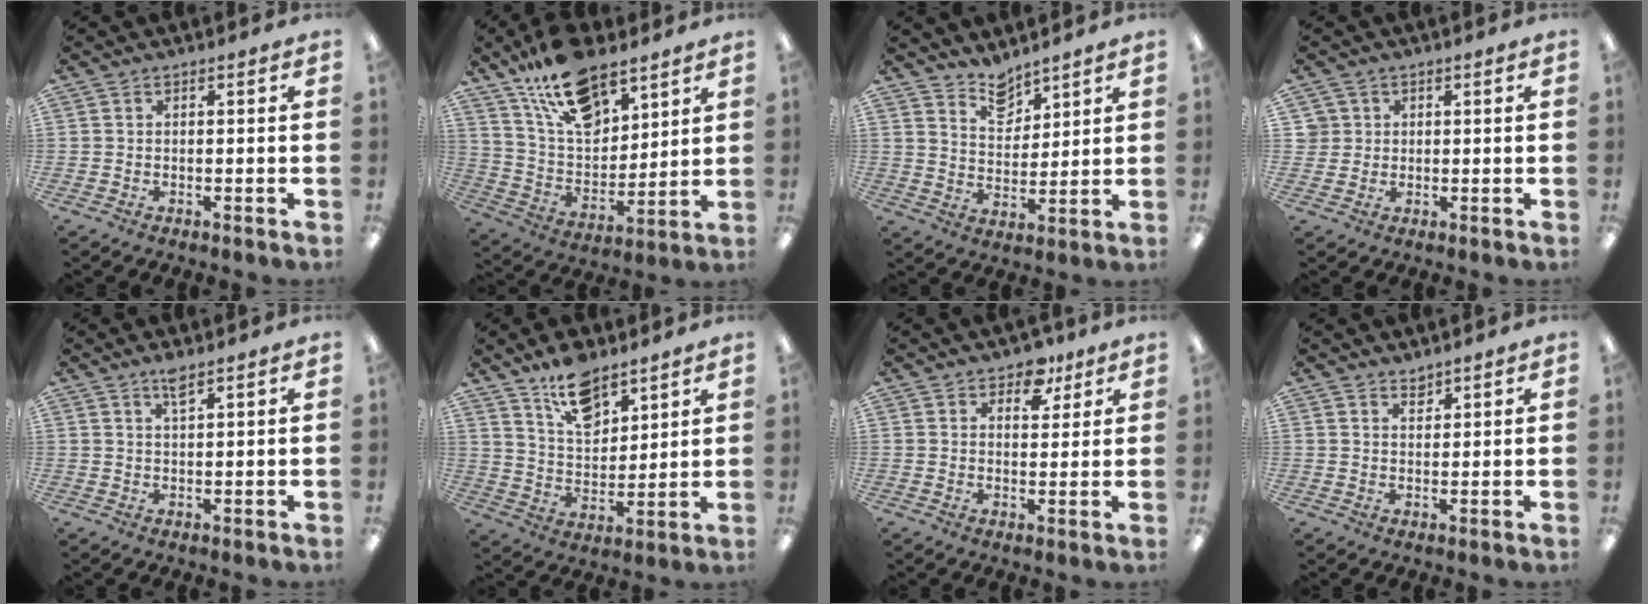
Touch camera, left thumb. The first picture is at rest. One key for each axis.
{"total": 18.2, "fx": 12.6, "fy": 9.0, "fz": 9.5, "tx": -0.172, "ty": -0.063, "tz": 0.227}
{"total": 7.5, "fx": 6.6, "fy": 3.3, "fz": 1.2, "tx": -0.016, "ty": -0.047, "tz": 0.123}
{"total": 3.0, "fx": 0.8, "fy": 2.9, "fz": 0.2, "tx": -0.005, "ty": 0.002, "tz": 0.014}
{"total": 3.0, "fx": 2.3, "fy": 0.4, "fz": 1.9, "tx": -0.043, "ty": 0.002, "tz": 0.041}
{"total": 12.1, "fx": 8.8, "fy": 6.2, "fz": 5.6, "tx": -0.088, "ty": -0.046, "tz": 0.159}
{"total": 6.7, "fx": 4.7, "fy": 4.0, "fz": 2.7, "tx": -0.020, "ty": -0.021, "tz": 0.078}
{"total": 2.1, "fx": 2.0, "fy": 0.7, "fz": 0.2, "tx": 0.002, "ty": -0.012, "tz": 0.037}